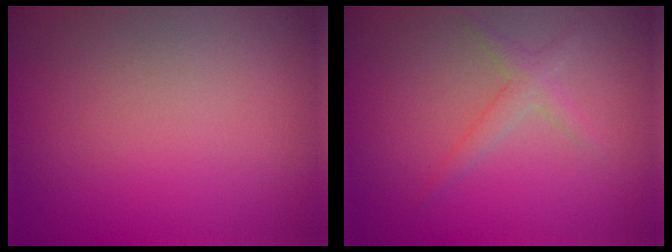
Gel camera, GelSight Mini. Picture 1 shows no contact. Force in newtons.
{"total": 1.6, "press": 1.6, "slide": 0.1}